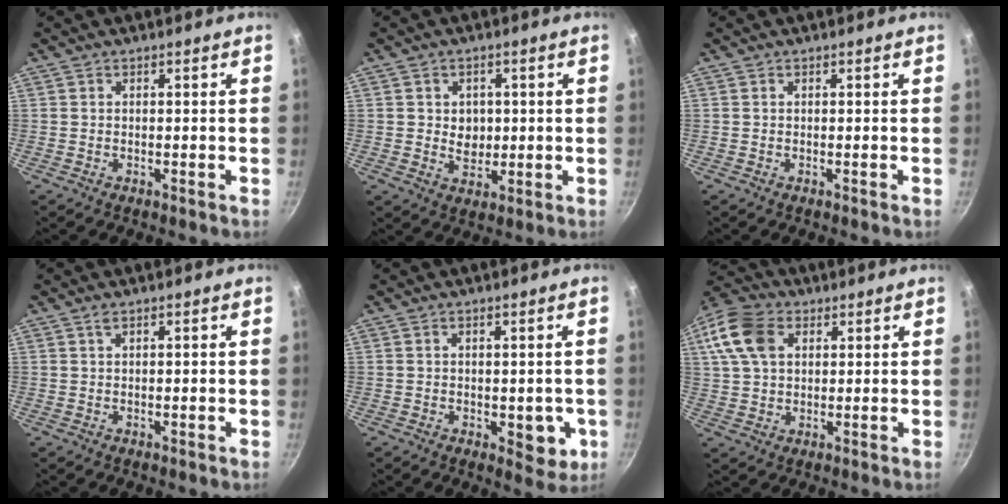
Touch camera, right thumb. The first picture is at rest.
{"total": 5.0, "force": [0.7, 4.4, 2.3], "torque": [-0.011, -0.009, 0.015]}
{"total": 0.0}
{"total": 1.1, "force": [0.3, 0.3, 1.0], "torque": [-0.016, 0.001, 0.005]}
{"total": 6.5, "force": [-1.2, 3.5, 5.4], "torque": [-0.036, 0.003, -0.008]}
{"total": 12.3, "force": [4.0, 8.5, 8.0], "torque": [-0.155, 0.013, 0.065]}